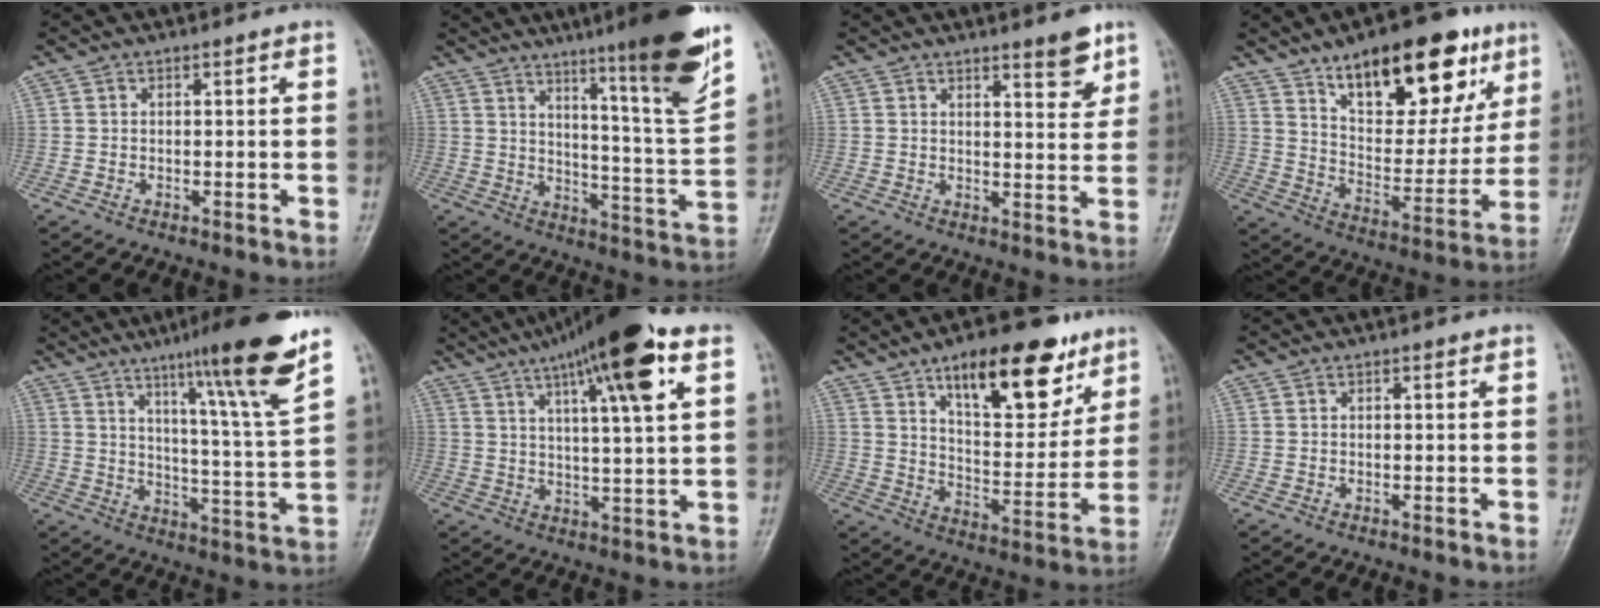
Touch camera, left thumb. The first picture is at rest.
{"total": 19.1, "force": [12.0, 1.1, 14.8], "torque": [-0.190, -0.069, 0.177]}
{"total": 5.4, "force": [3.7, 1.3, 3.6], "torque": [-0.036, -0.028, 0.050]}
{"total": 23.2, "force": [13.3, 10.1, 16.2], "torque": [-0.187, -0.045, 0.213]}
{"total": 18.0, "force": [11.7, 0.3, 13.8], "torque": [-0.191, -0.060, 0.171]}
{"total": 17.7, "force": [9.0, 2.9, 14.9], "torque": [-0.234, -0.003, 0.141]}
{"total": 19.5, "force": [11.6, 7.9, 13.5], "torque": [-0.149, -0.056, 0.185]}
{"total": 0.0}